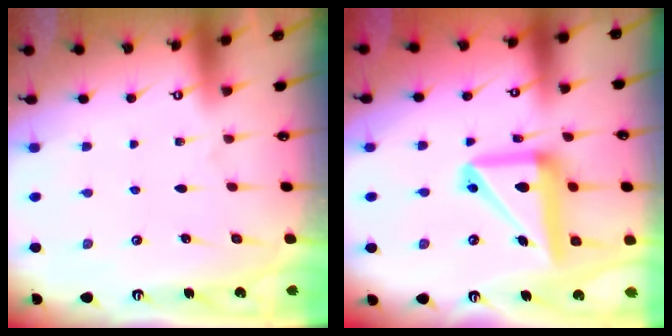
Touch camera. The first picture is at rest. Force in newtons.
{"total": 17.6, "press": 17.4, "slide": 2.2}